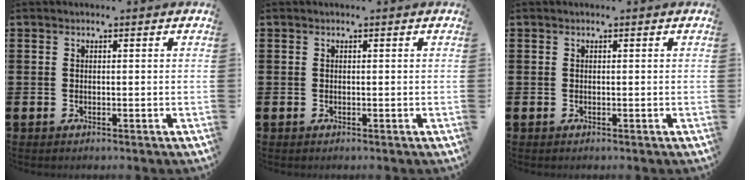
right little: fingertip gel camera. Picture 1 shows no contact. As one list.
[{"total": 0.0}, {"total": 0.0}]